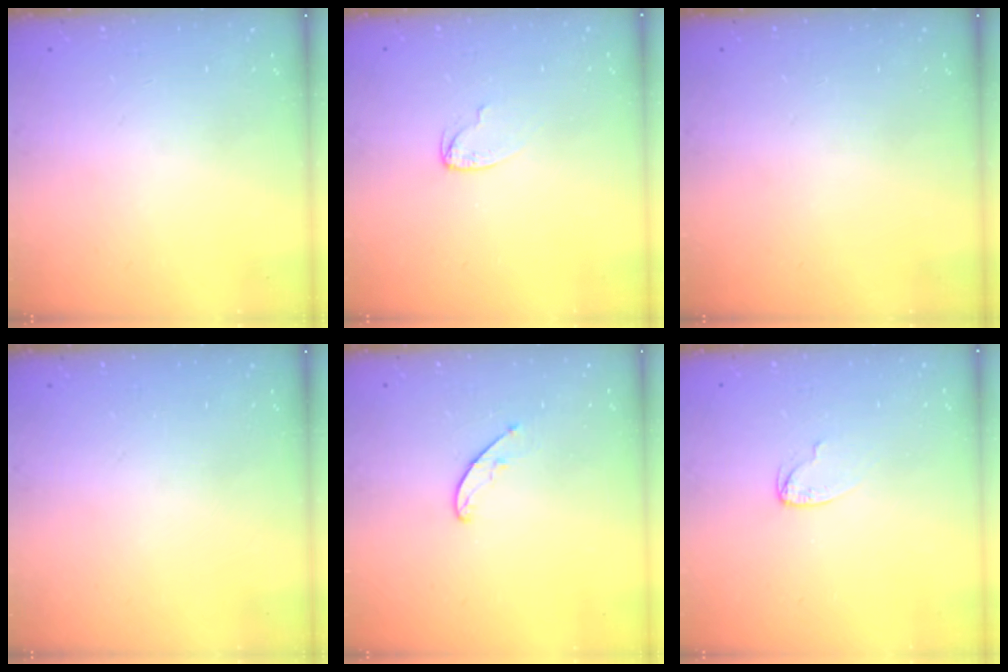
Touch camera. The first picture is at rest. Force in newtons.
{"total": 4.3, "press": 4.3, "slide": 0.4}
{"total": 0.0}
{"total": 0.0}
{"total": 5.1, "press": 5.0, "slide": 0.4}
{"total": 4.3, "press": 4.3, "slide": 0.4}